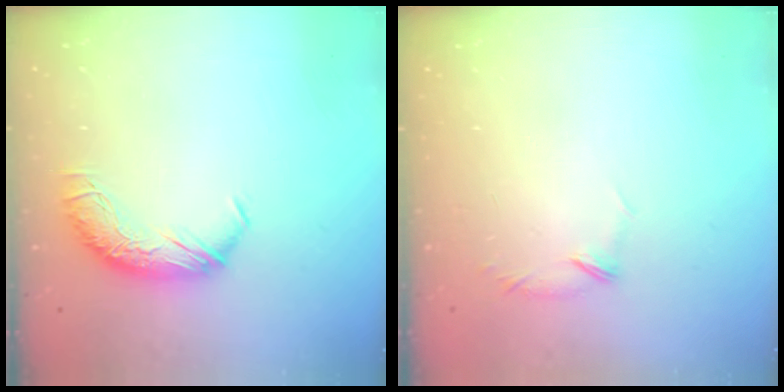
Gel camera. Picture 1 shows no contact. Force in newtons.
{"total": 6.2, "press": 6.0, "slide": 1.5}